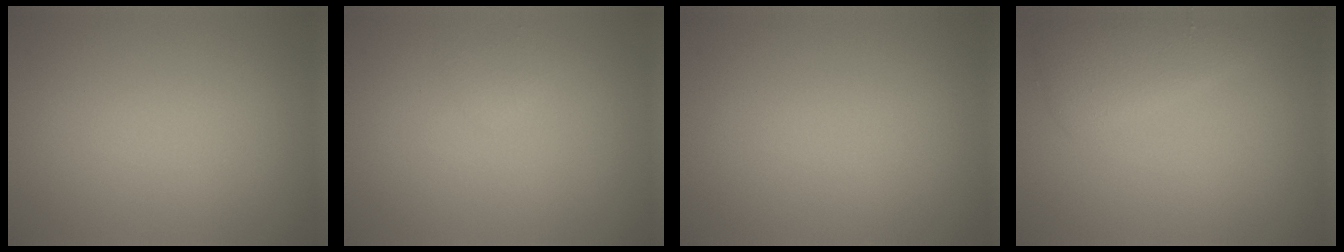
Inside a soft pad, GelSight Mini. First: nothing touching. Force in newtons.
{"total": 0.8, "press": 0.8, "slide": 0.0}
{"total": 0.0}
{"total": 2.9, "press": 2.9, "slide": 0.1}